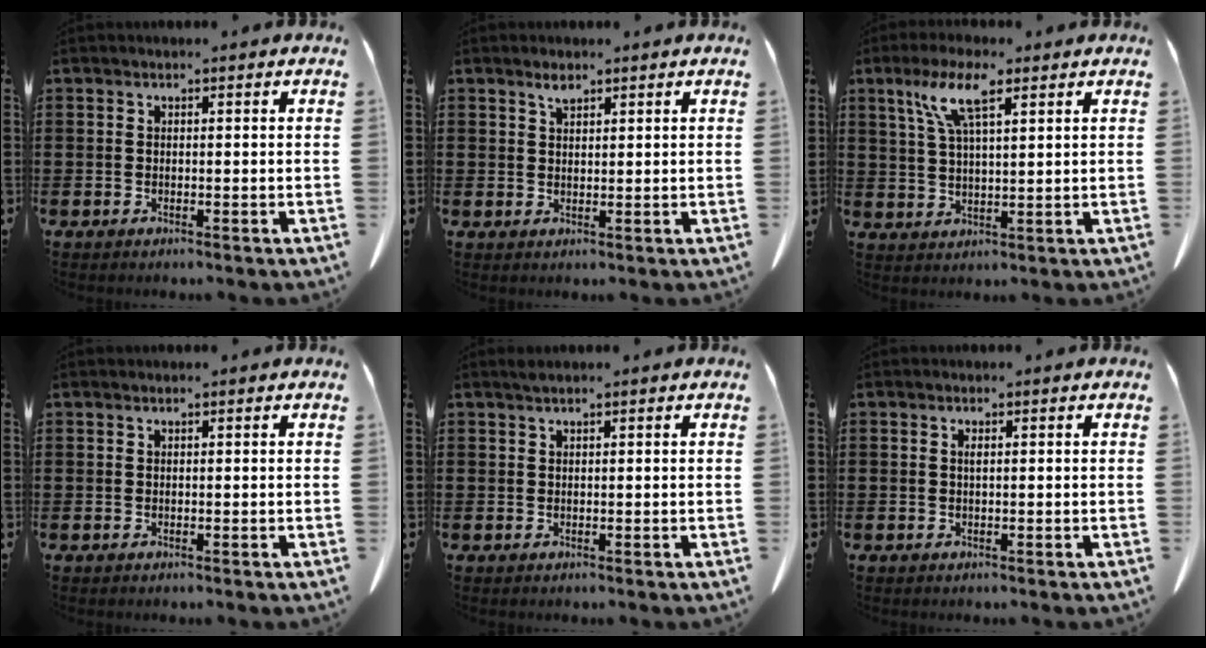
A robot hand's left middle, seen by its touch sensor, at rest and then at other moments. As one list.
[{"total": 1.8, "force": [1.5, 0.6, 0.8], "torque": [-0.013, -0.005, 0.028]}, {"total": 7.8, "force": [4.2, 1.9, 6.3], "torque": [-0.135, 0.009, 0.073]}, {"total": 0.0}, {"total": 0.8, "force": [0.5, 0.1, 0.5], "torque": [-0.012, 0.000, 0.010]}, {"total": 0.7, "force": [0.2, 0.1, 0.6], "torque": [-0.015, -0.003, 0.006]}]